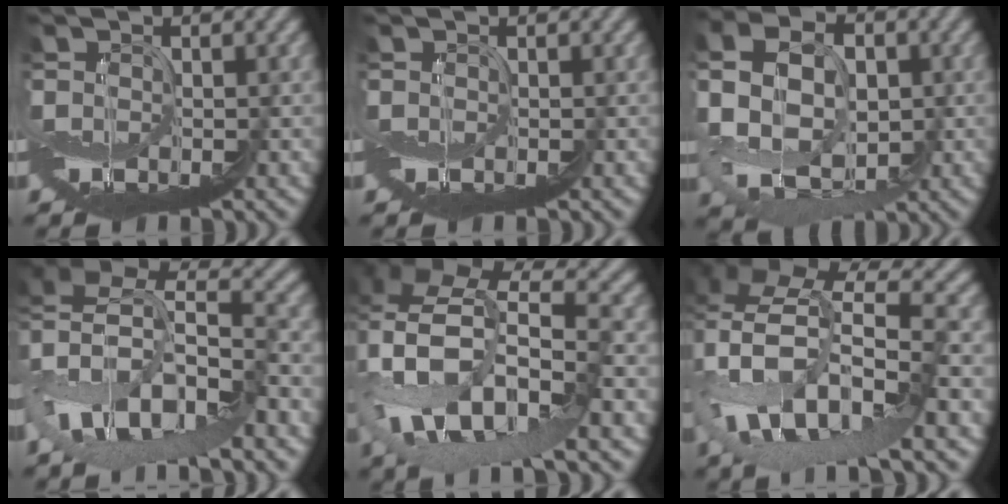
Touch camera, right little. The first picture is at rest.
{"total": 0.0}
{"total": 4.7, "force": [0.5, 3.7, 2.9], "torque": [-0.090, 0.021, 0.007]}
{"total": 5.9, "force": [-4.0, 1.9, 3.9], "torque": [-0.127, 0.015, -0.058]}
{"total": 6.2, "force": [-2.1, 2.4, 5.3], "torque": [-0.177, 0.019, -0.036]}
{"total": 5.6, "force": [-1.9, 1.7, 4.9], "torque": [-0.160, 0.028, -0.036]}